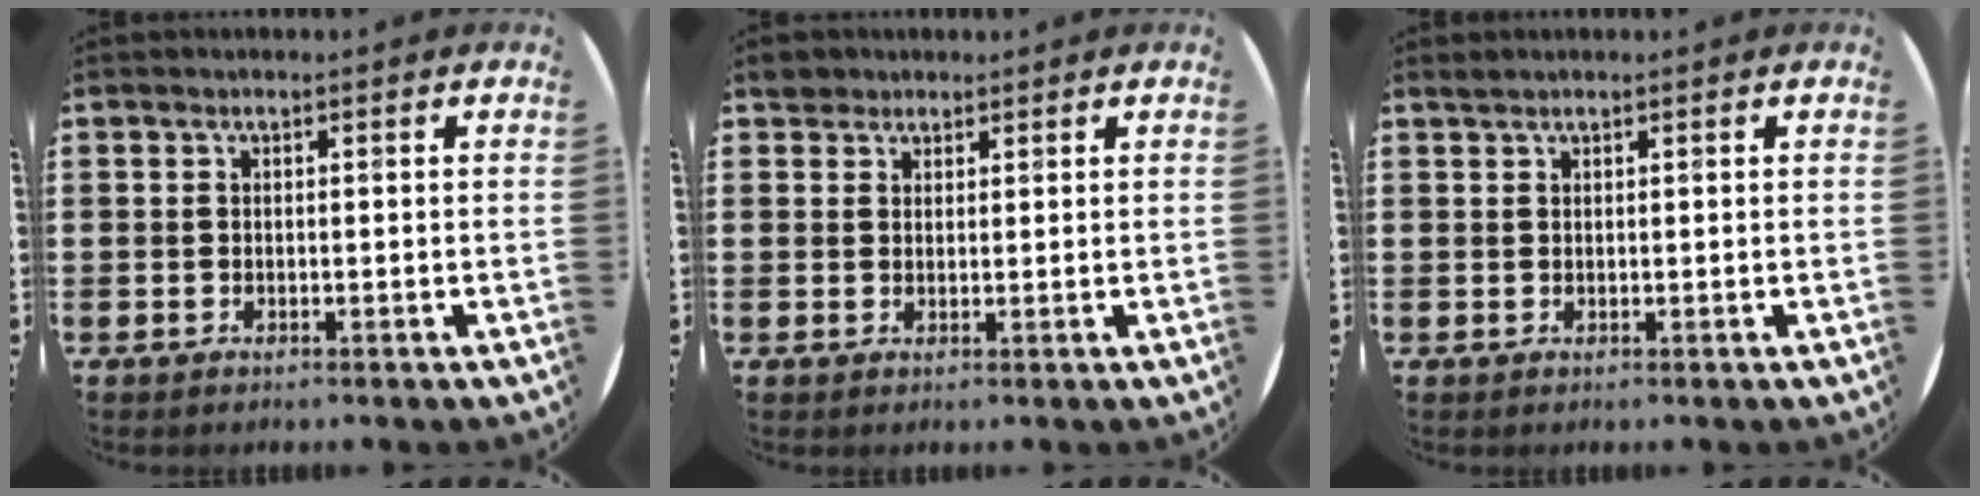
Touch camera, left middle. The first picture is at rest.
{"total": 2.2, "force": [2.0, 1.1, 0.1], "torque": [0.002, 0.003, 0.038]}
{"total": 0.5, "force": [0.5, 0.0, 0.0], "torque": [0.000, 0.001, 0.011]}